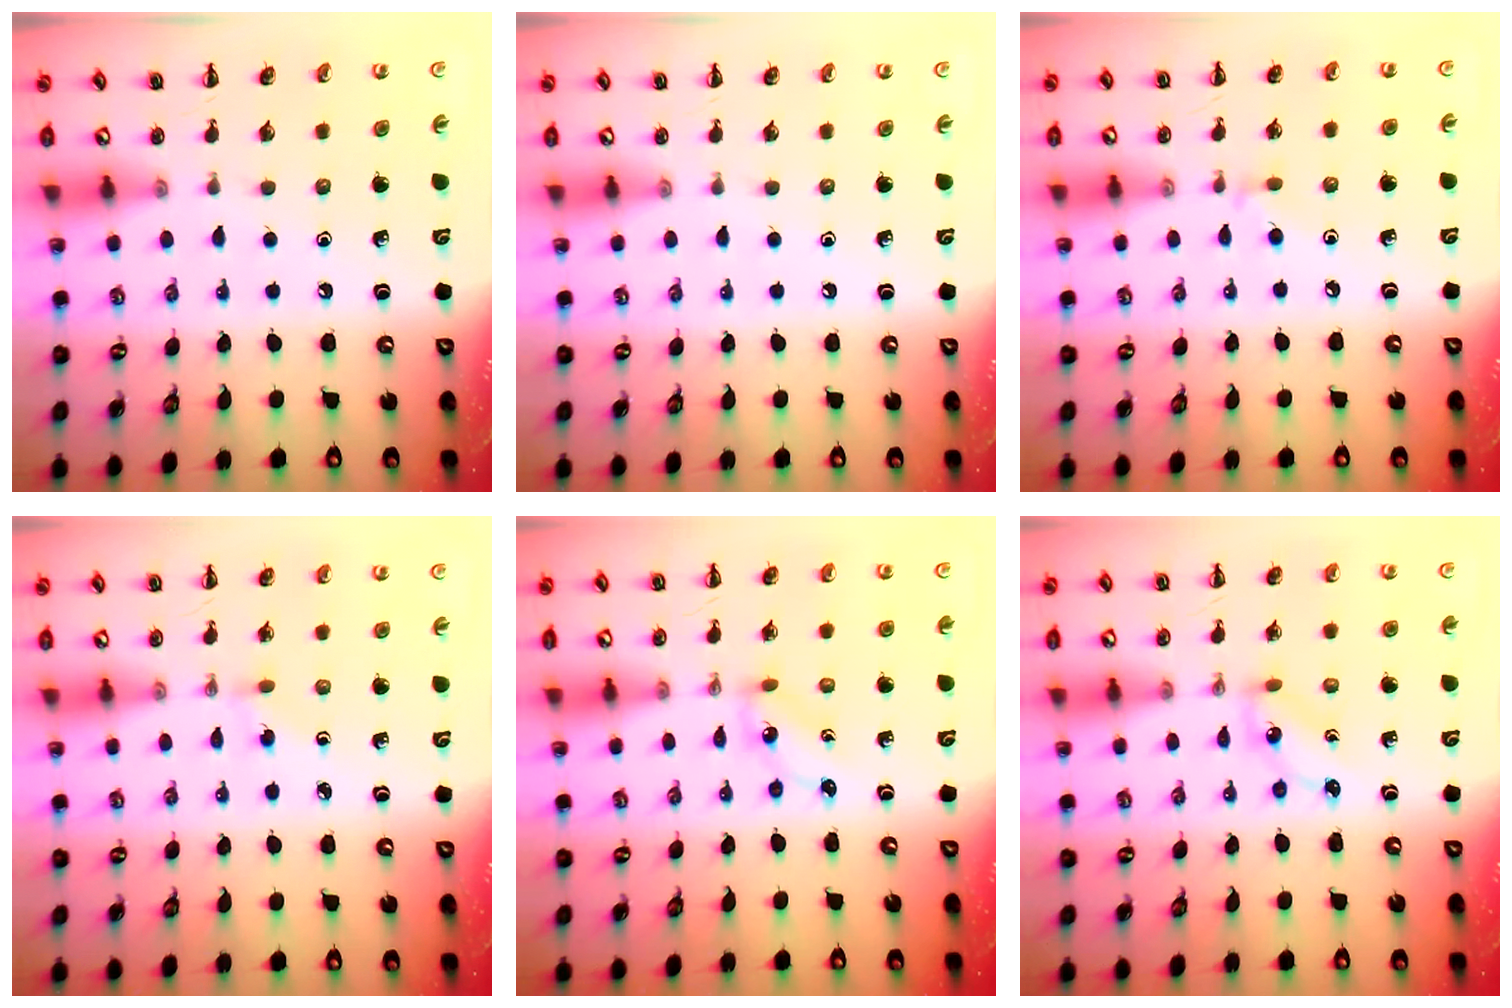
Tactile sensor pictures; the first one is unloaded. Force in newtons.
{"total": 0.0}
{"total": 4.3, "press": 4.0, "slide": 1.6}
{"total": 1.2, "press": 1.0, "slide": 0.8}
{"total": 1.4, "press": 1.3, "slide": 0.3}
{"total": 1.9, "press": 1.9, "slide": 0.3}